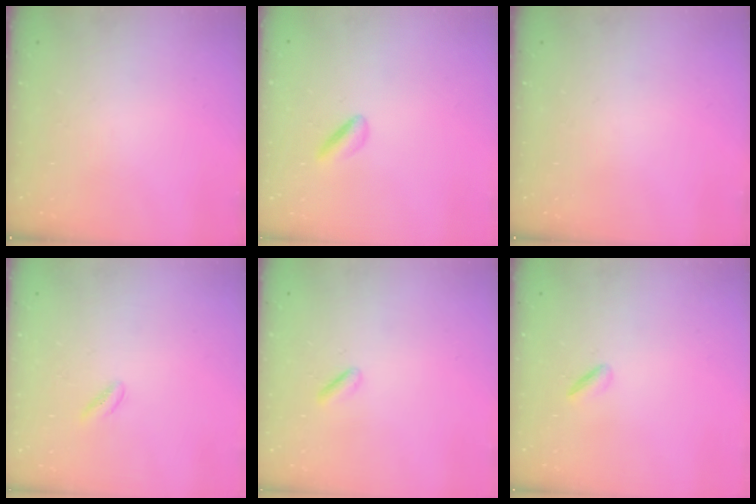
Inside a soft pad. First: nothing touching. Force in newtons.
{"total": 2.5, "press": 2.3, "slide": 0.9}
{"total": 0.0}
{"total": 0.8, "press": 0.5, "slide": 0.6}
{"total": 0.7, "press": 0.3, "slide": 0.6}
{"total": 2.0, "press": 1.9, "slide": 0.7}